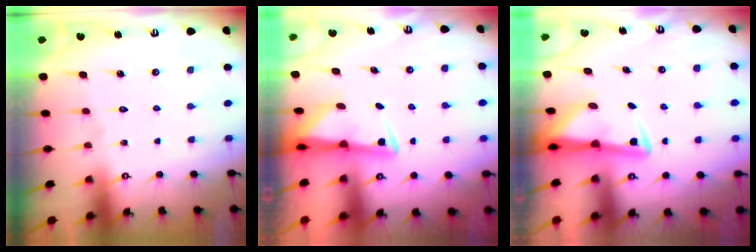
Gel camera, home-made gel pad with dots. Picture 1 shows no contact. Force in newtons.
{"total": 2.9, "press": 2.8, "slide": 0.7}
{"total": 3.0, "press": 2.9, "slide": 0.5}